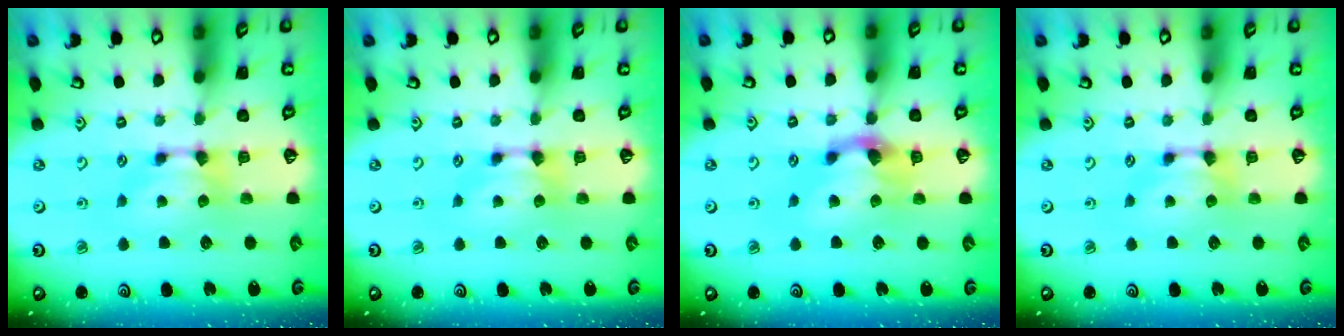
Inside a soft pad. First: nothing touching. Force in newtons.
{"total": 0.0}
{"total": 2.9, "press": 2.2, "slide": 2.0}
{"total": 0.0}